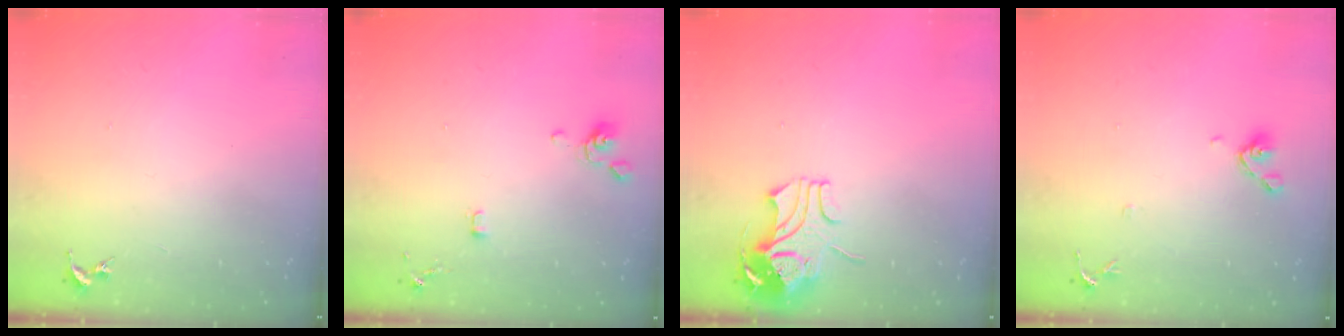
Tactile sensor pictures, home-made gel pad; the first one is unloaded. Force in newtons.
{"total": 3.6, "press": 3.5, "slide": 0.8}
{"total": 9.9, "press": 9.7, "slide": 1.7}
{"total": 7.2, "press": 6.8, "slide": 2.3}